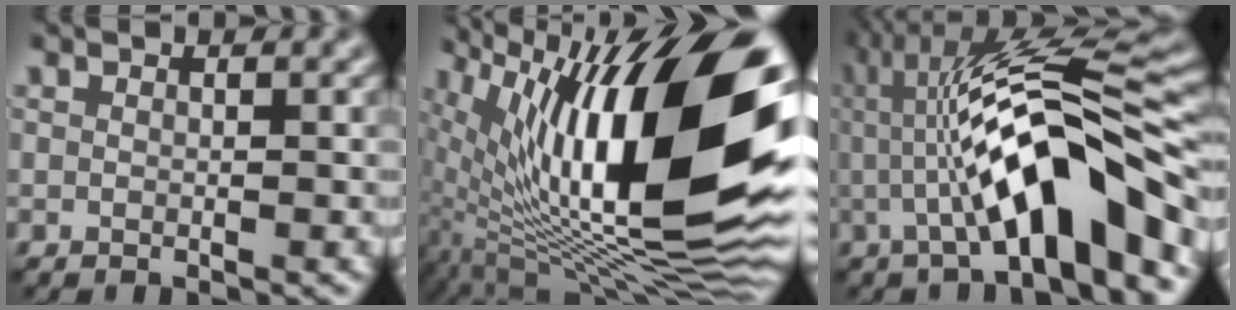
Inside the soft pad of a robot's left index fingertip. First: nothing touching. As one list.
[{"total": 18.4, "force": [3.5, 6.5, 16.8], "torque": [-0.284, 0.019, 0.055]}, {"total": 11.9, "force": [-1.5, 2.7, 11.4], "torque": [-0.182, 0.029, -0.031]}]